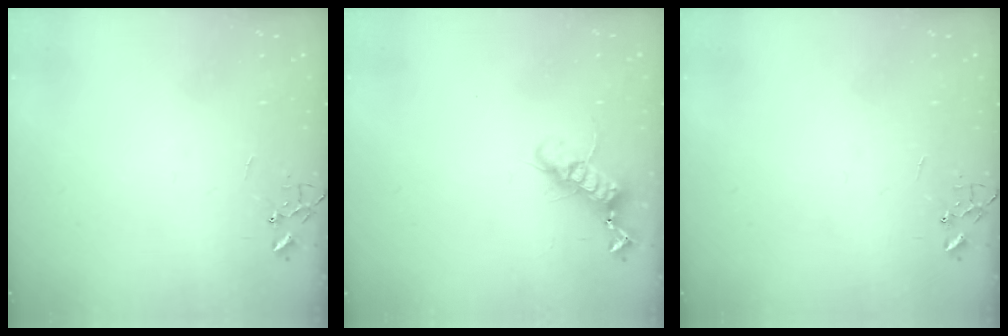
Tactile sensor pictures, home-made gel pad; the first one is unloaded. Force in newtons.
{"total": 11.8, "press": 11.8, "slide": 1.2}
{"total": 0.0}